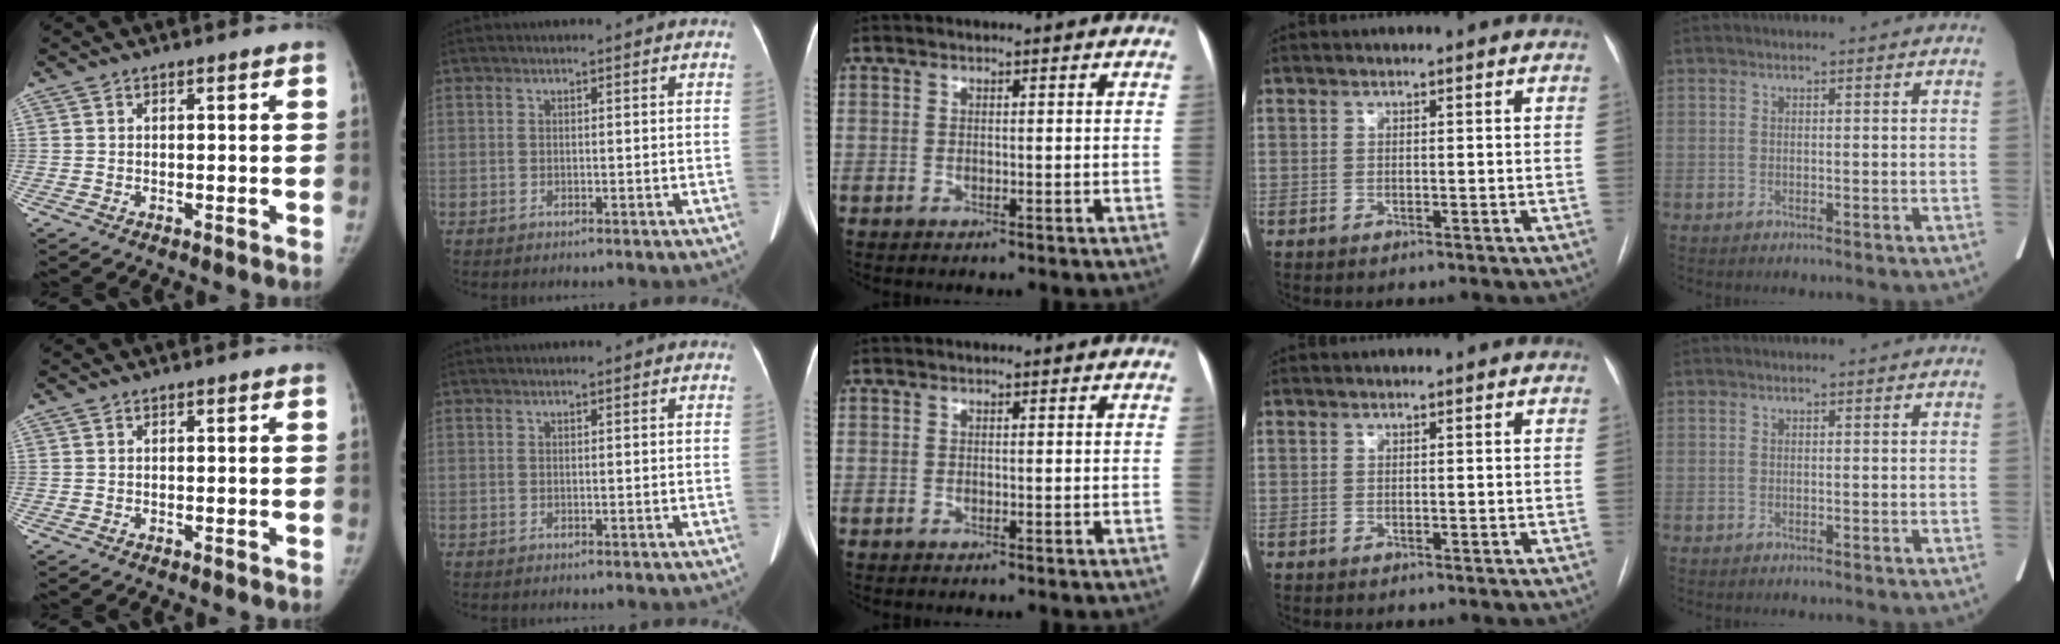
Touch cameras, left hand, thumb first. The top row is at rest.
{}